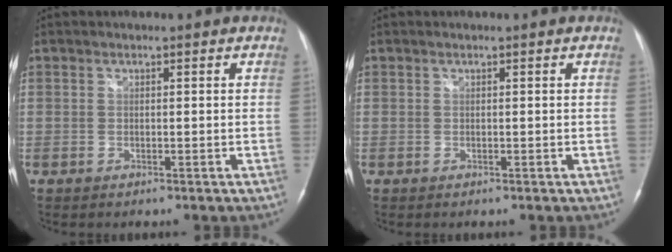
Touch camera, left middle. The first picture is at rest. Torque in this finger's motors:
{"motor_torque": [0.53, -0.45, 0.09, 0.01]}